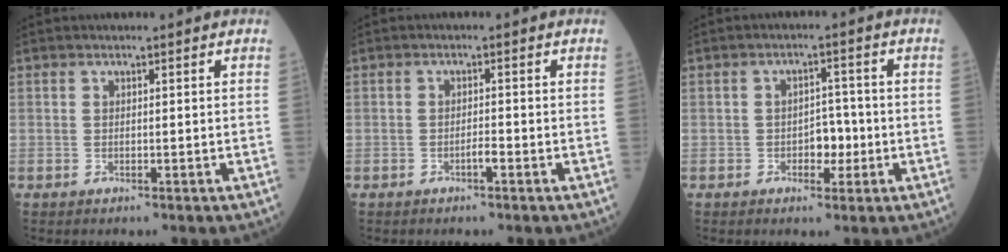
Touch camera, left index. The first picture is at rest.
{"total": 1.5, "force": [-1.2, 0.1, 0.9], "torque": [-0.018, -0.004, -0.022]}
{"total": 3.7, "force": [-1.4, 2.2, 2.7], "torque": [-0.035, 0.002, -0.023]}